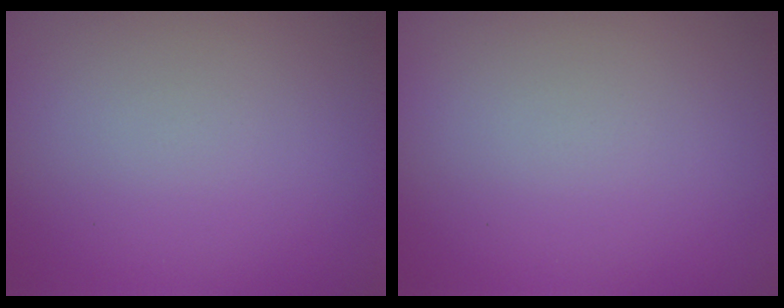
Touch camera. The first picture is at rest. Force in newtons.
{"total": 0.0}